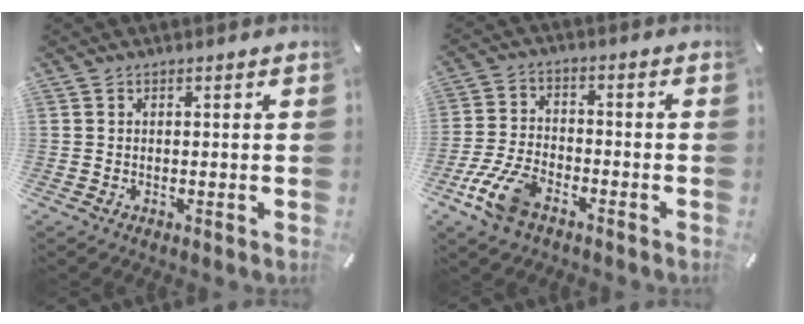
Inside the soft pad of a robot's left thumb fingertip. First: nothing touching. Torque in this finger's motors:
{"motor_torque": [0.82, 1.16, 0.29, 0.01, 0.29]}